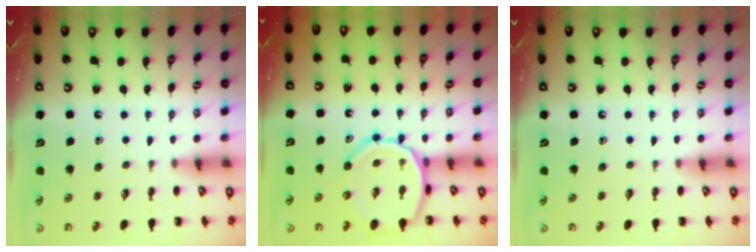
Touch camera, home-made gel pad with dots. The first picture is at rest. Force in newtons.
{"total": 11.5, "press": 11.0, "slide": 3.5}
{"total": 0.0}